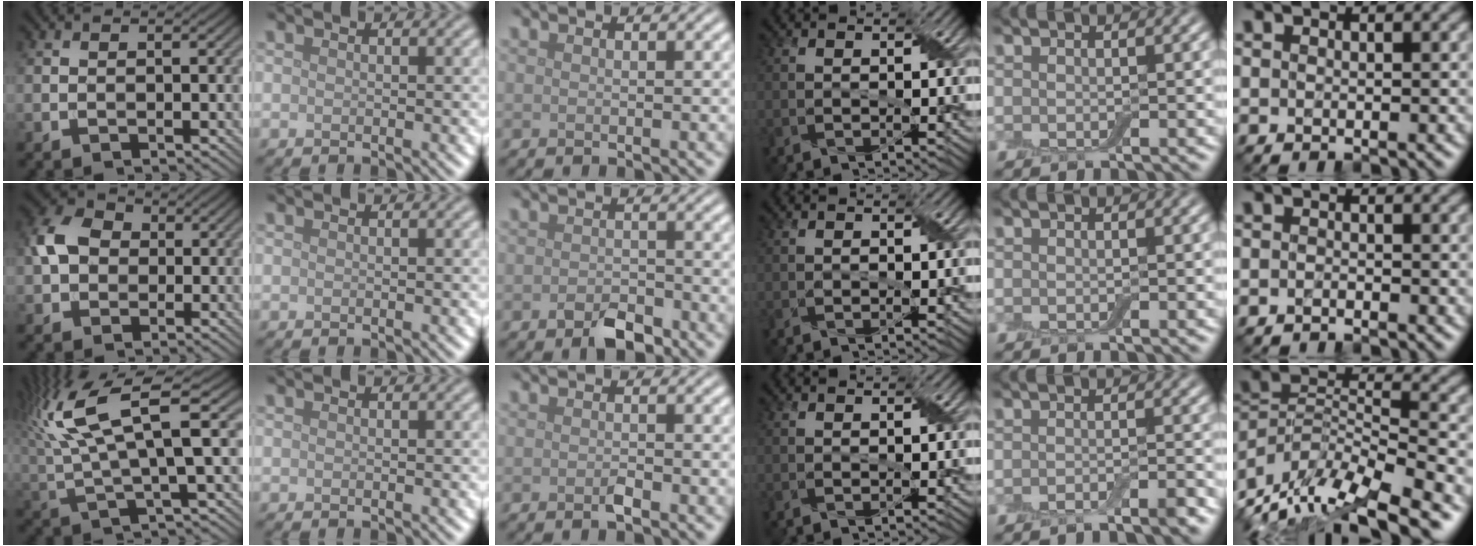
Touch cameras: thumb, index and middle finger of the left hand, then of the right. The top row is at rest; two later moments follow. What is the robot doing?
{"motion": "peel", "object": "aluminum foil"}